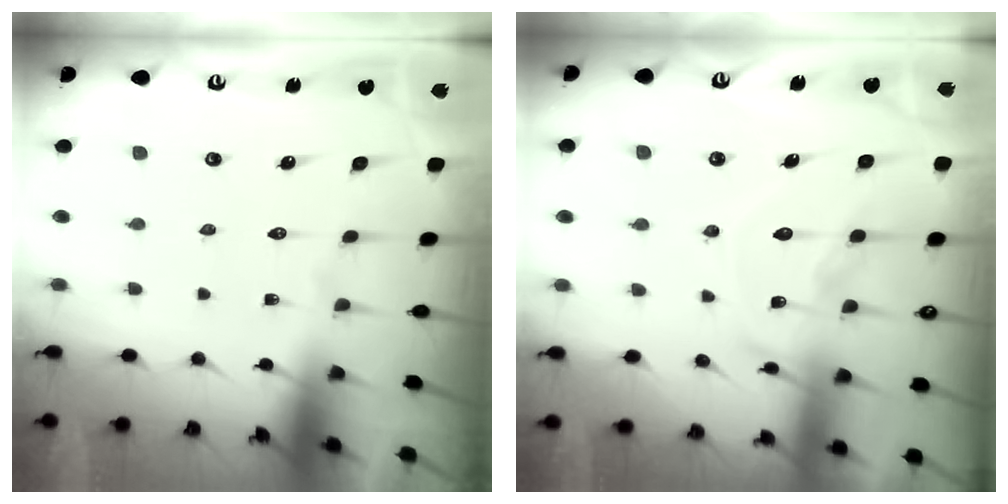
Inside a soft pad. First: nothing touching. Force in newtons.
{"total": 13.4, "press": 13.4, "slide": 1.2}